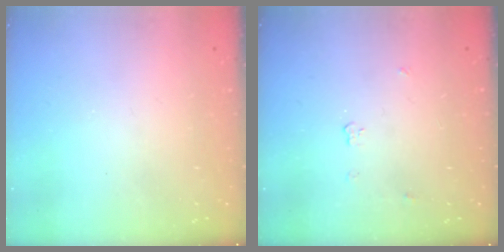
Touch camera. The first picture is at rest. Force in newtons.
{"total": 4.1, "press": 4.1, "slide": 0.3}